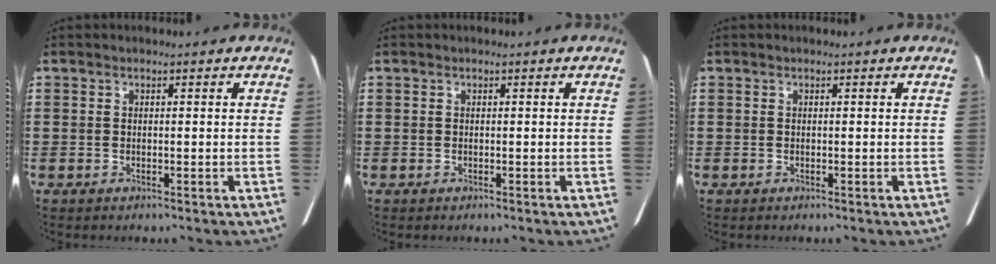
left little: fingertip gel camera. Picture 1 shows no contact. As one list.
[{"total": 0.0}, {"total": 0.0}]